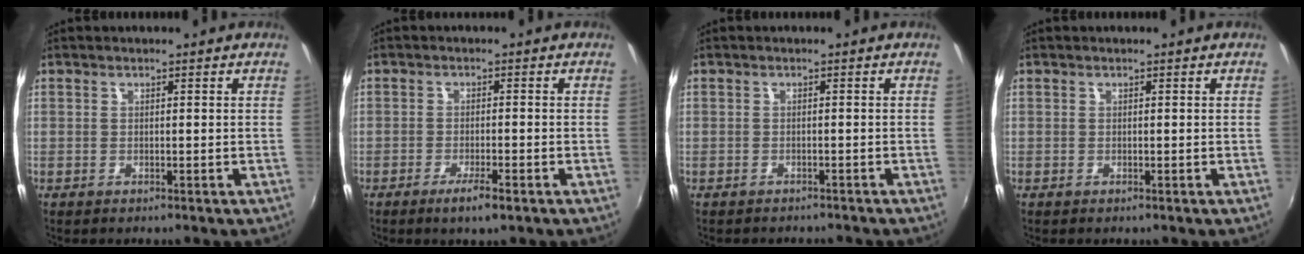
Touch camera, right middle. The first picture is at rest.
{"total": 3.8, "force": [-2.3, 0.4, 3.0], "torque": [-0.066, -0.008, -0.041]}
{"total": 2.2, "force": [-1.9, 1.1, 0.4], "torque": [-0.010, 0.002, -0.025]}
{"total": 0.0}